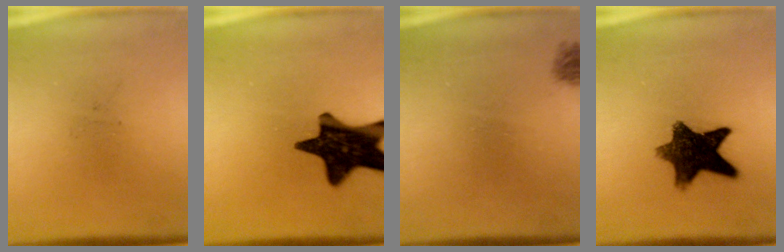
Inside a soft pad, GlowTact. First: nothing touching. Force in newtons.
{"total": 15.6}
{"total": 1.0}
{"total": 10.8}